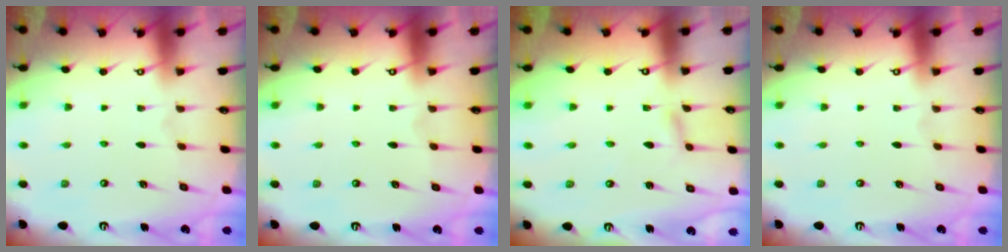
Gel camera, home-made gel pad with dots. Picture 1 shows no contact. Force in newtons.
{"total": 0.0}
{"total": 1.7, "press": 1.7, "slide": 0.2}
{"total": 0.0}